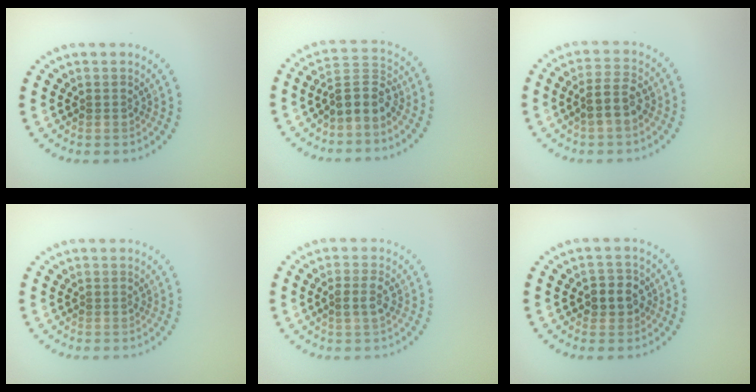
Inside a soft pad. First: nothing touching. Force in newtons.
{"total": 3.4, "press": 2.9, "slide": 1.8}
{"total": 2.8, "press": 2.7, "slide": 0.7}
{"total": 0.0}
{"total": 1.8, "press": 1.7, "slide": 0.4}
{"total": 2.6, "press": 2.5, "slide": 0.9}